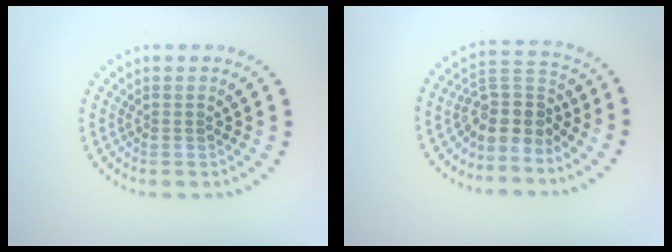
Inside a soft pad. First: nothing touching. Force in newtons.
{"total": 3.9, "press": 3.1, "slide": 2.4}